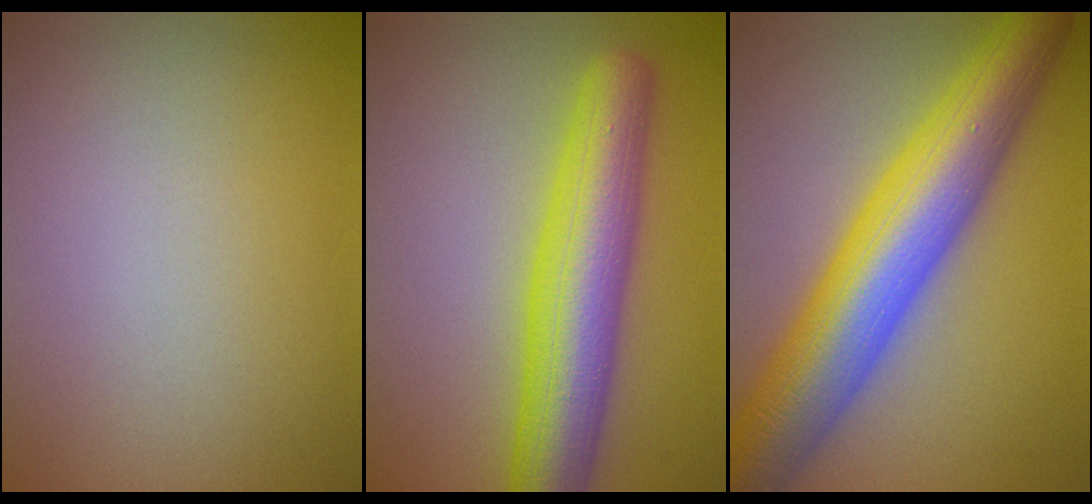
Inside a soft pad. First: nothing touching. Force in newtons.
{"total": 8.1, "press": 8.1, "slide": 0.2}
{"total": 11.6, "press": 11.6, "slide": 0.4}